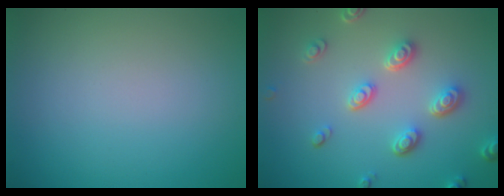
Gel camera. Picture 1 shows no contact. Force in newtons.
{"total": 4.0, "press": 3.3, "slide": 2.3}